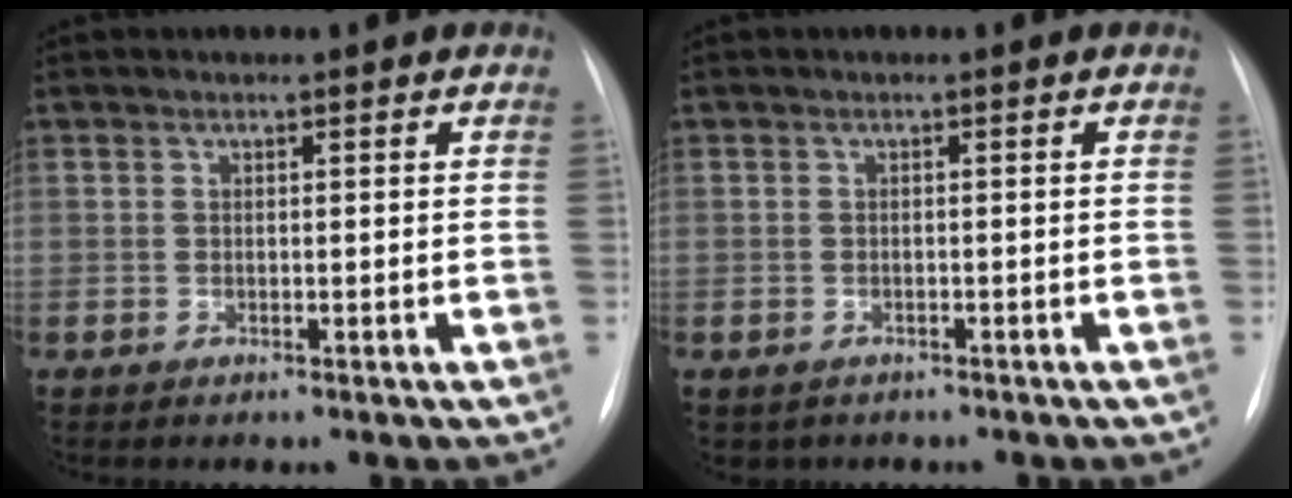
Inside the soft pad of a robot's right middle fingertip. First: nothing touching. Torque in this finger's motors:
{"motor_torque": [0.16, -0.38, 0.01, 0.02]}